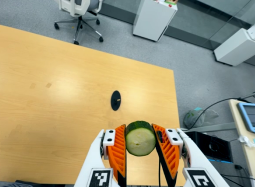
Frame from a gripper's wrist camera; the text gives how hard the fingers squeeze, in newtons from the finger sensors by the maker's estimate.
{"total": 9.8, "left": 9.1, "right": 10.4}